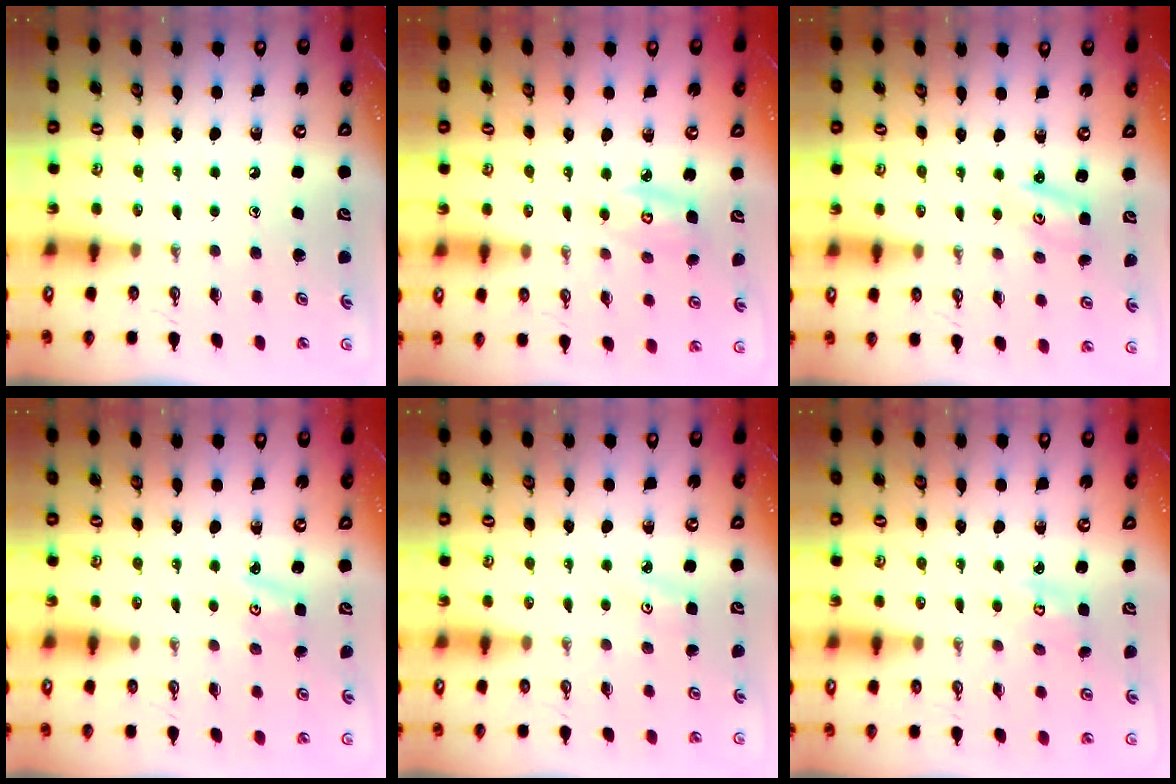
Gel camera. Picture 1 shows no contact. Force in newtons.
{"total": 5.3, "press": 5.3, "slide": 0.3}
{"total": 2.2, "press": 2.2, "slide": 0.2}
{"total": 3.0, "press": 3.0, "slide": 0.4}
{"total": 2.6, "press": 2.6, "slide": 0.3}
{"total": 2.9, "press": 2.9, "slide": 0.1}